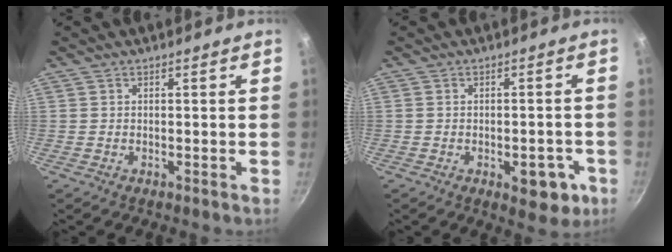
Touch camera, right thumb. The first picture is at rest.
{"total": 7.4, "force": [-2.8, 3.8, 5.7], "torque": [-0.042, 0.015, -0.028]}